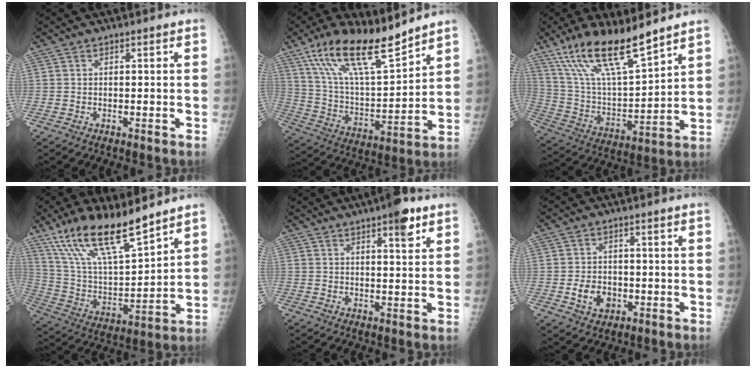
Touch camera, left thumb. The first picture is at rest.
{"total": 18.5, "force": [13.3, 4.9, 11.8], "torque": [-0.186, -0.063, 0.249]}
{"total": 18.3, "force": [13.3, 4.3, 11.9], "torque": [-0.198, -0.061, 0.257]}
{"total": 19.2, "force": [13.9, 5.0, 12.3], "torque": [-0.200, -0.062, 0.266]}
{"total": 5.7, "force": [3.3, 1.6, 4.3], "torque": [-0.049, -0.014, 0.042]}
{"total": 5.6, "force": [-1.5, 4.3, 3.2], "torque": [-0.039, 0.007, -0.020]}